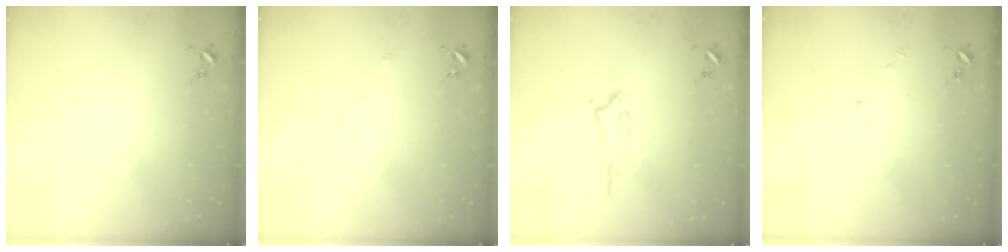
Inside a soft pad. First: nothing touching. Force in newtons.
{"total": 2.2, "press": 2.2, "slide": 0.2}
{"total": 1.6, "press": 1.6, "slide": 0.1}
{"total": 1.7, "press": 1.7, "slide": 0.3}